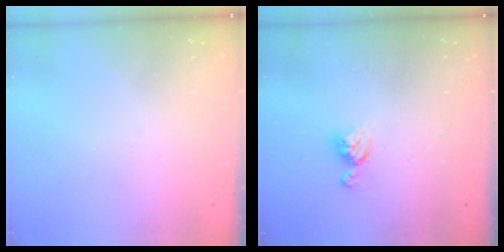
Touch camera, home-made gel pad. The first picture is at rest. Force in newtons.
{"total": 8.0, "press": 7.9, "slide": 0.7}